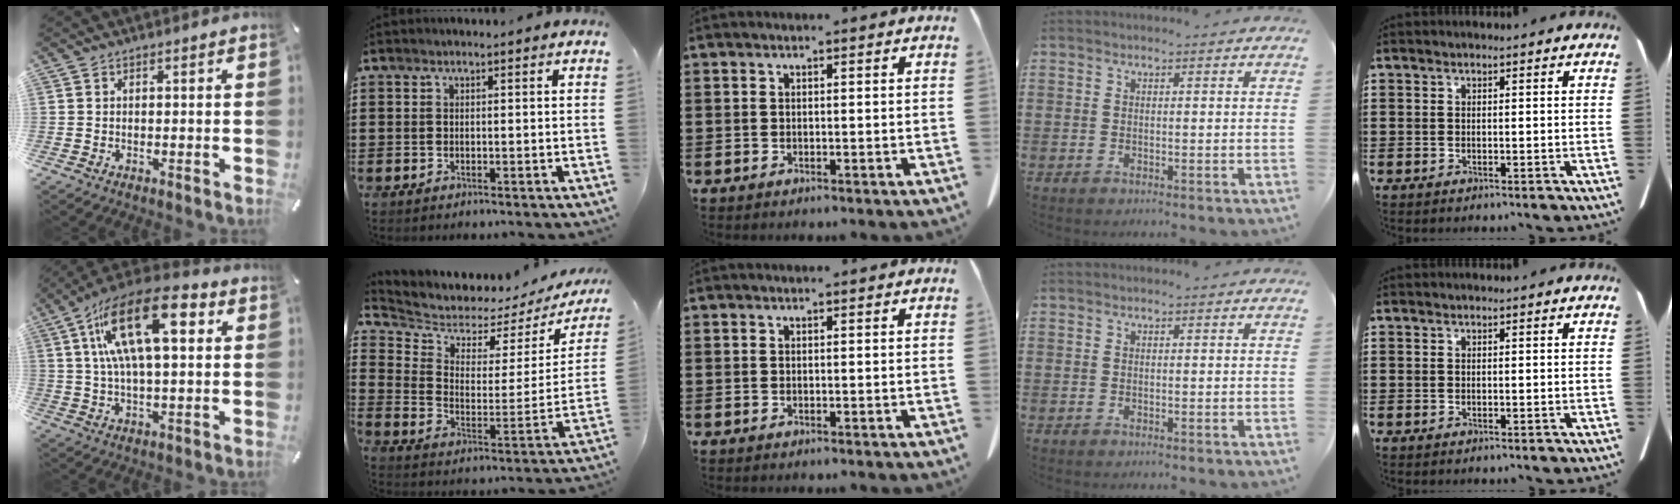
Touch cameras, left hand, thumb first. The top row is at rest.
{"thumb": {"total": 19.7, "force": [7.1, 8.4, 16.4], "torque": [-0.310, -0.021, 0.111]}, "index": {"total": 4.5, "force": [4.2, 1.6, 0.2], "torque": [-0.039, -0.041, 0.069]}}